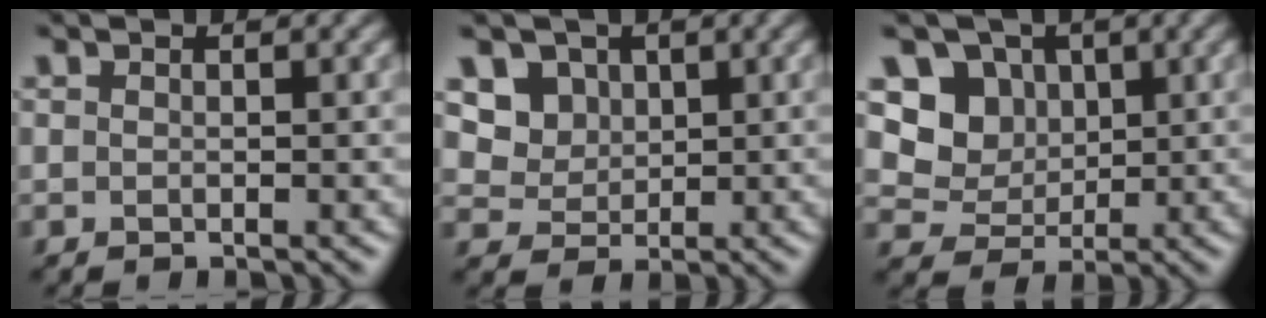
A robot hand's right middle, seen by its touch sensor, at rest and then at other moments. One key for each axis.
{"total": 4.5, "fx": 2.2, "fy": 3.6, "fz": 1.6, "tx": -0.046, "ty": -0.011, "tz": 0.052}
{"total": 4.6, "fx": 1.4, "fy": 4.0, "fz": 1.8, "tx": -0.041, "ty": -0.011, "tz": 0.019}